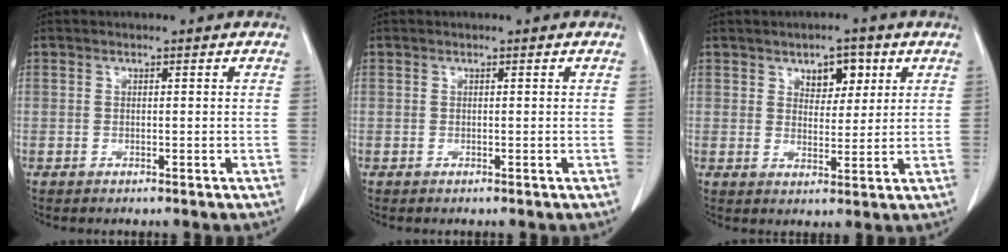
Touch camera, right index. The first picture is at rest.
{"total": 0.0}
{"total": 5.0, "force": [2.5, 2.8, 3.2], "torque": [-0.041, 0.004, 0.038]}